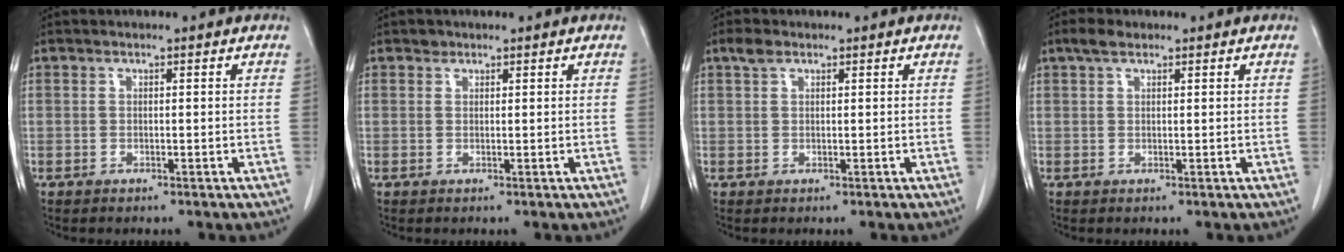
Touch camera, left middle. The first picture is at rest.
{"total": 0.8, "force": [0.6, 0.5, 0.0], "torque": [0.002, -0.001, 0.008]}
{"total": 1.6, "force": [1.1, 0.9, 0.8], "torque": [-0.019, 0.011, 0.022]}
{"total": 1.9, "force": [1.5, 0.6, 1.0], "torque": [-0.023, 0.007, 0.029]}